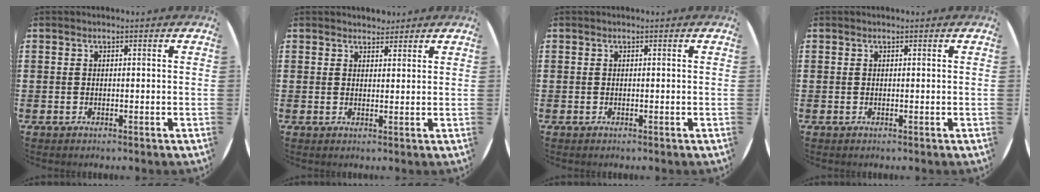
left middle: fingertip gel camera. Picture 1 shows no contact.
{"total": 1.9, "force": [1.8, 0.6, -0.1], "torque": [0.000, 0.004, 0.035]}
{"total": 0.0}
{"total": 0.0}